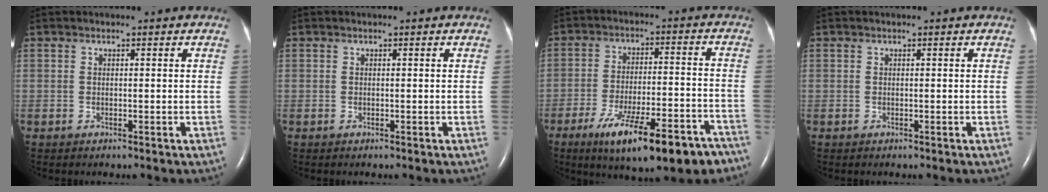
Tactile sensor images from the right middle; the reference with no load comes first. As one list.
[{"total": 0.0}, {"total": 17.0, "force": [-11.4, 3.8, 12.0], "torque": [-0.146, -0.006, -0.173]}, {"total": 0.0}]